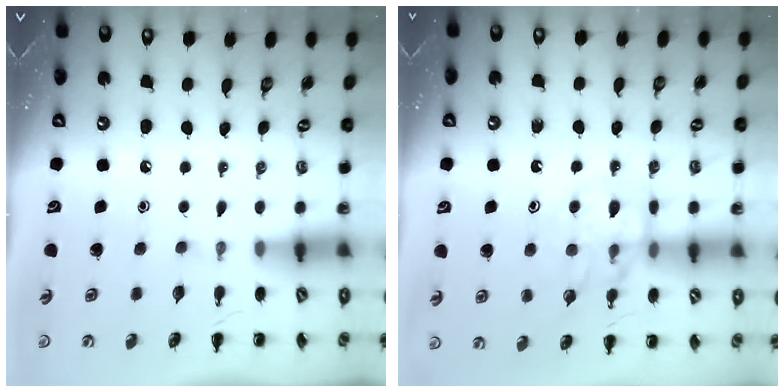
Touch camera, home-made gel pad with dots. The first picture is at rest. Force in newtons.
{"total": 11.8, "press": 11.6, "slide": 1.7}